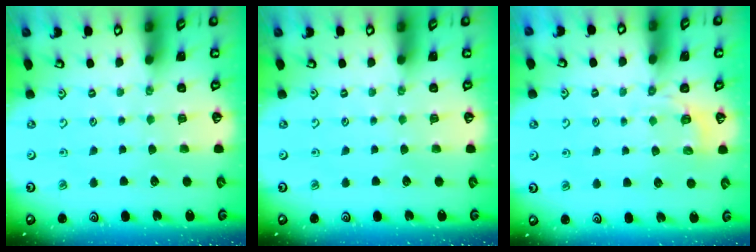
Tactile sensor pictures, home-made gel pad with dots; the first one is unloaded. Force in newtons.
{"total": 0.0}
{"total": 2.8, "press": 2.2, "slide": 1.8}